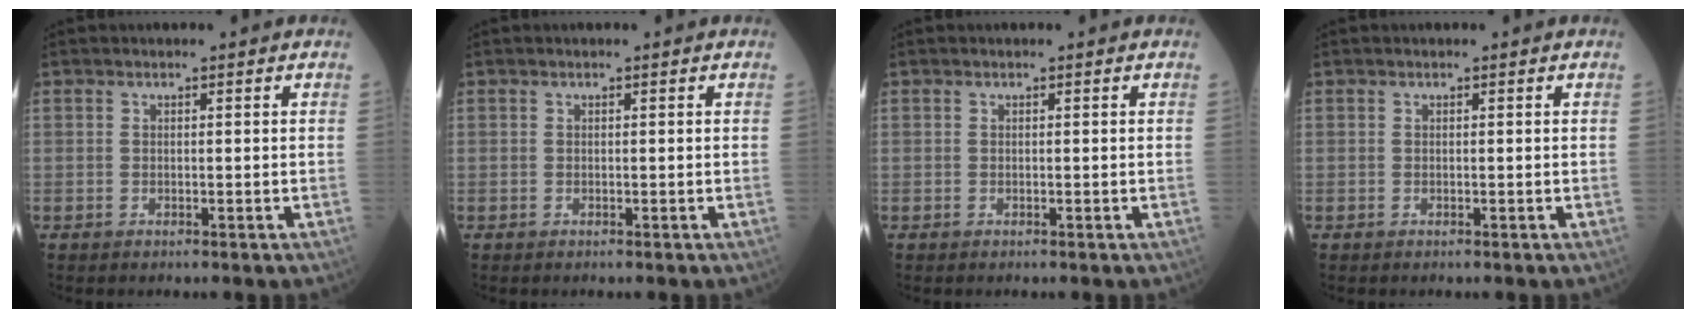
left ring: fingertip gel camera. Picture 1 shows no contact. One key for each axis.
{"total": 0.0}
{"total": 0.0}
{"total": 0.0}